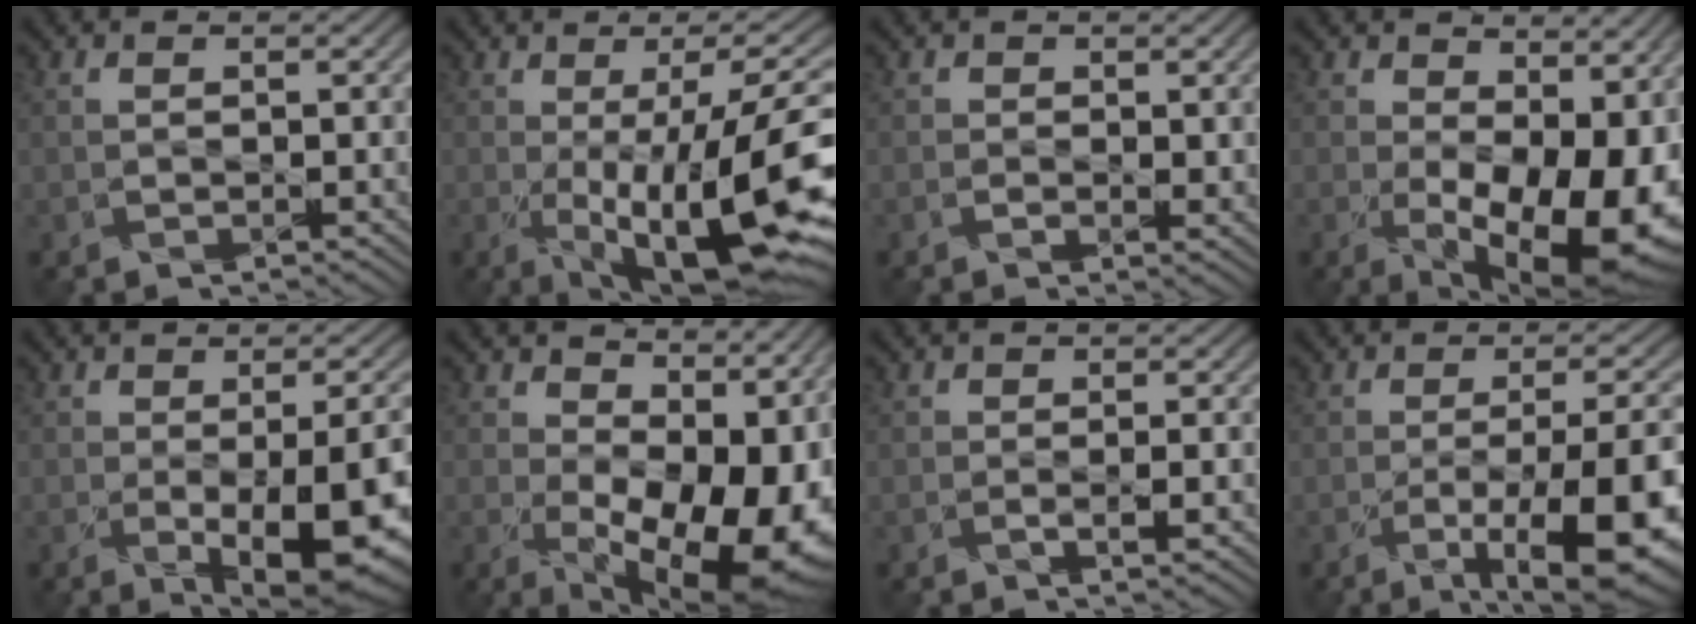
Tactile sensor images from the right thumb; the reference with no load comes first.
{"total": 15.5, "force": [-2.8, 4.8, 14.5], "torque": [-0.207, -0.024, -0.031]}
{"total": 1.1, "force": [0.0, 1.0, 0.6], "torque": [-0.008, -0.010, -0.001]}
{"total": 14.0, "force": [-2.0, 7.9, 11.4], "torque": [-0.170, -0.048, -0.005]}
{"total": 11.5, "force": [-3.7, 5.0, 9.7], "torque": [-0.126, -0.039, -0.034]}
{"total": 15.0, "force": [-0.7, 9.1, 11.9], "torque": [-0.167, -0.052, 0.027]}
{"total": 1.6, "force": [-1.0, 0.4, 1.2], "torque": [-0.018, -0.003, -0.019]}
{"total": 13.7, "force": [-6.0, 3.8, 11.7], "torque": [-0.155, -0.011, -0.087]}